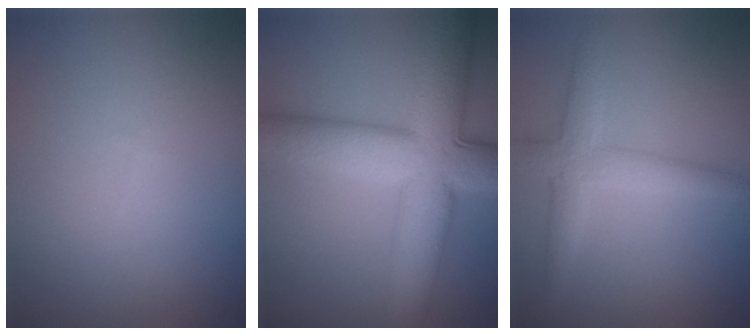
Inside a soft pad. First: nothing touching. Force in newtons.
{"total": 11.1, "press": 11.1, "slide": 0.2}
{"total": 3.6, "press": 3.6, "slide": 0.2}